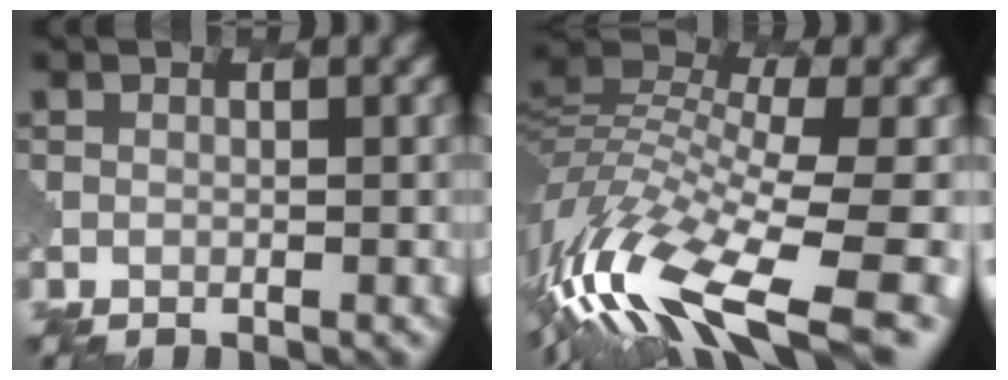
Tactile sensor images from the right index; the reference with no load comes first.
{"total": 12.6, "force": [-6.9, 4.1, 9.8], "torque": [-0.215, 0.009, -0.124]}